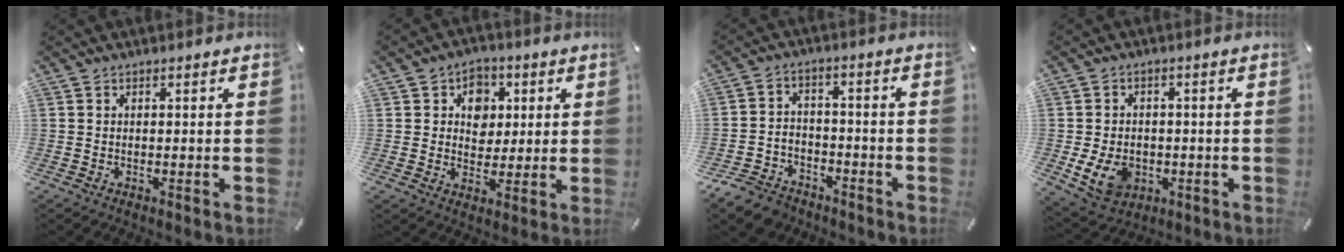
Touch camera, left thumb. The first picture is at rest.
{"total": 7.1, "force": [1.7, 6.4, 2.7], "torque": [-0.025, -0.005, 0.024]}
{"total": 7.8, "force": [-5.9, 4.6, 2.0], "torque": [-0.043, 0.028, -0.114]}
{"total": 8.8, "force": [-2.1, 7.0, 4.9], "torque": [-0.099, 0.008, -0.035]}